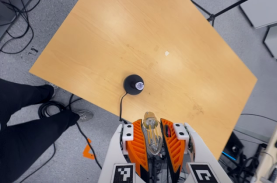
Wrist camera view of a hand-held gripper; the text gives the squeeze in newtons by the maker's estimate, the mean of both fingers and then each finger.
{"total": 20.9, "left": 23.4, "right": 18.3}